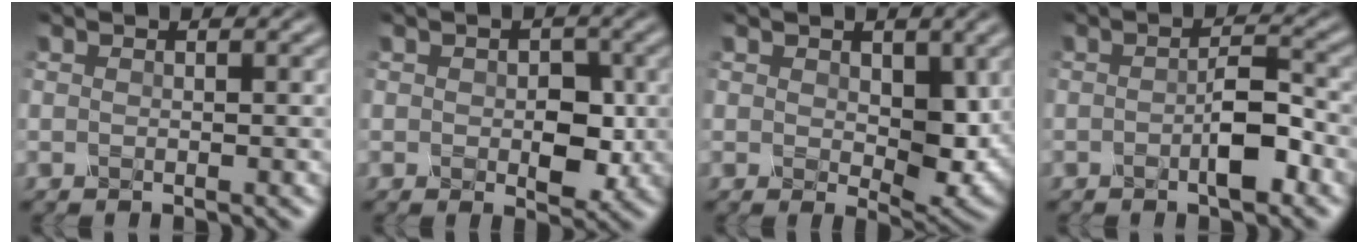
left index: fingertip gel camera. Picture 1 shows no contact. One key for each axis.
{"total": 3.0, "fx": -0.3, "fy": 2.0, "fz": 2.2, "tx": -0.035, "ty": -0.002, "tz": -0.005}
{"total": 4.3, "fx": 0.5, "fy": 2.6, "fz": 3.4, "tx": -0.061, "ty": -0.009, "tz": 0.011}
{"total": 2.7, "fx": -1.1, "fy": 0.6, "fz": 2.4, "tx": -0.047, "ty": 0.008, "tz": -0.022}